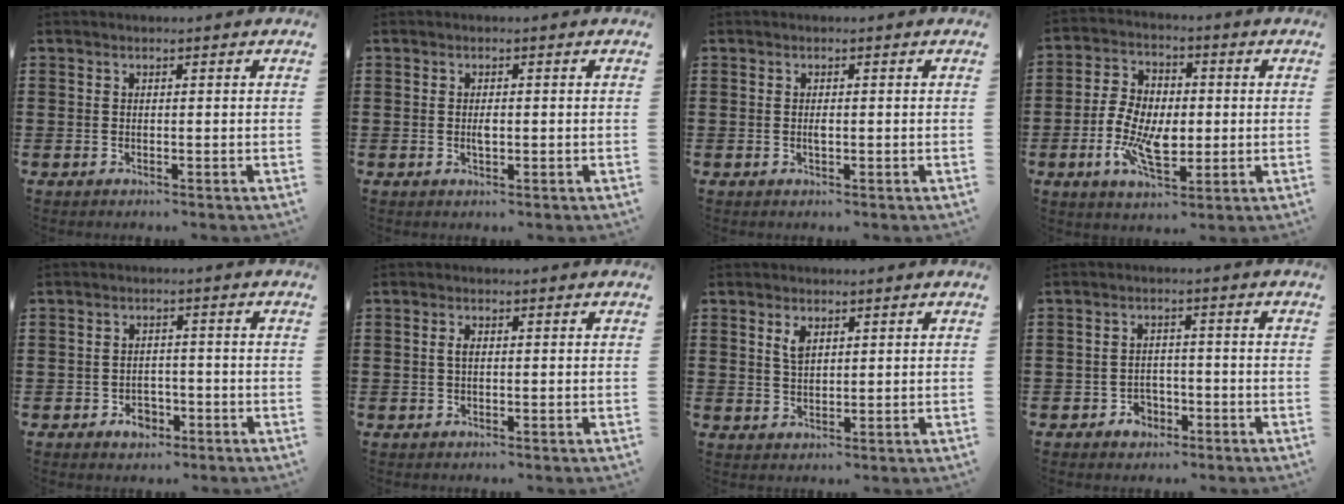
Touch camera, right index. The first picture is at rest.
{"total": 1.7, "force": [-0.1, 0.6, 1.6], "torque": [-0.029, 0.001, -0.003]}
{"total": 1.1, "force": [-0.1, 0.4, 1.0], "torque": [-0.019, 0.001, -0.003]}
{"total": 8.9, "force": [-1.7, 5.1, 7.0], "torque": [-0.159, 0.006, -0.038]}
{"total": 2.9, "force": [-1.7, 1.9, 1.4], "torque": [-0.028, 0.001, -0.033]}
{"total": 1.5, "force": [0.1, 0.7, 1.4], "torque": [-0.029, 0.003, 0.001]}
{"total": 2.7, "force": [1.4, 1.3, 1.8], "torque": [-0.042, 0.004, 0.026]}
{"total": 2.6, "force": [-1.8, 1.7, 0.6], "torque": [-0.017, 0.003, -0.039]}